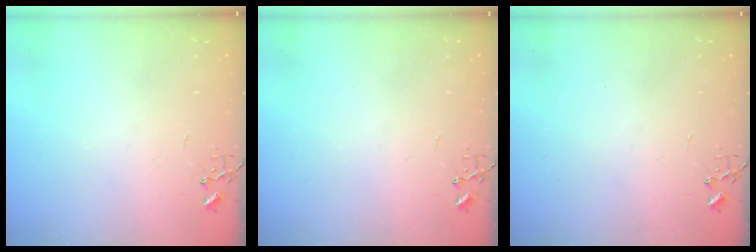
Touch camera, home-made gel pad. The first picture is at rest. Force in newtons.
{"total": 0.0}
{"total": 0.0}